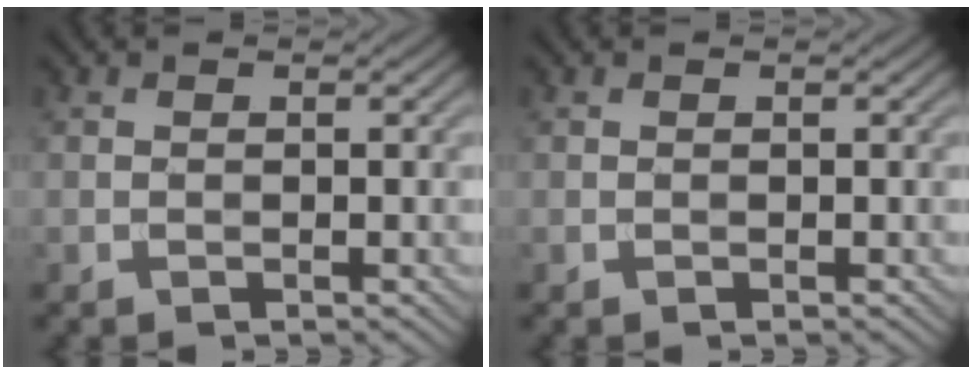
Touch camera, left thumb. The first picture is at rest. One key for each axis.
{"total": 0.0}